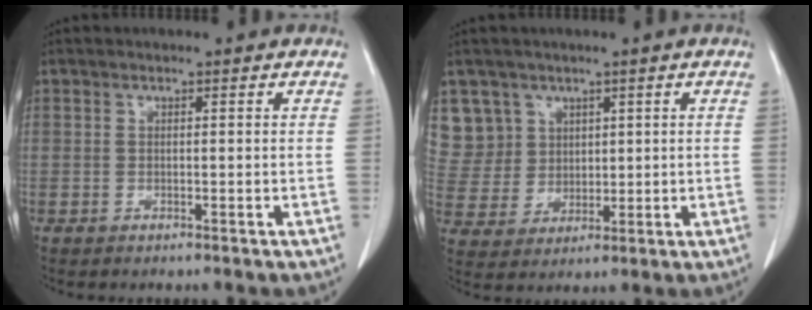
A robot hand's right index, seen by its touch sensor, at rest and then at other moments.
{"total": 8.4, "force": [4.6, 7.0, 0.0], "torque": [-0.003, 0.015, 0.105]}